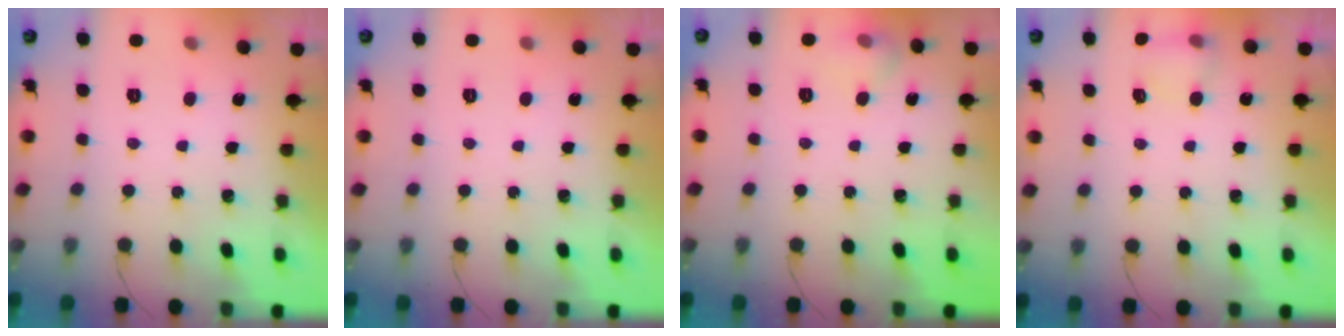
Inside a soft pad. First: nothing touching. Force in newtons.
{"total": 0.0}
{"total": 6.2, "press": 6.0, "slide": 1.7}
{"total": 5.3, "press": 5.0, "slide": 1.7}